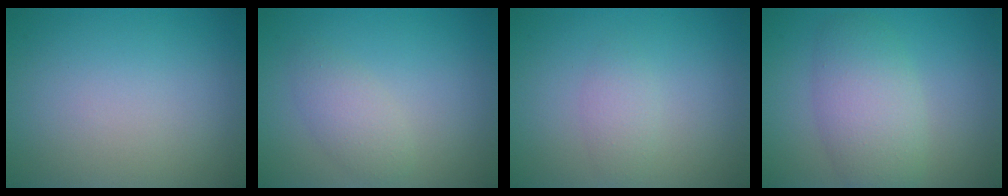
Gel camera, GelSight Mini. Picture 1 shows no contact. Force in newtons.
{"total": 2.1, "press": 2.1, "slide": 0.2}
{"total": 1.5, "press": 1.5, "slide": 0.0}
{"total": 4.9, "press": 4.9, "slide": 0.2}